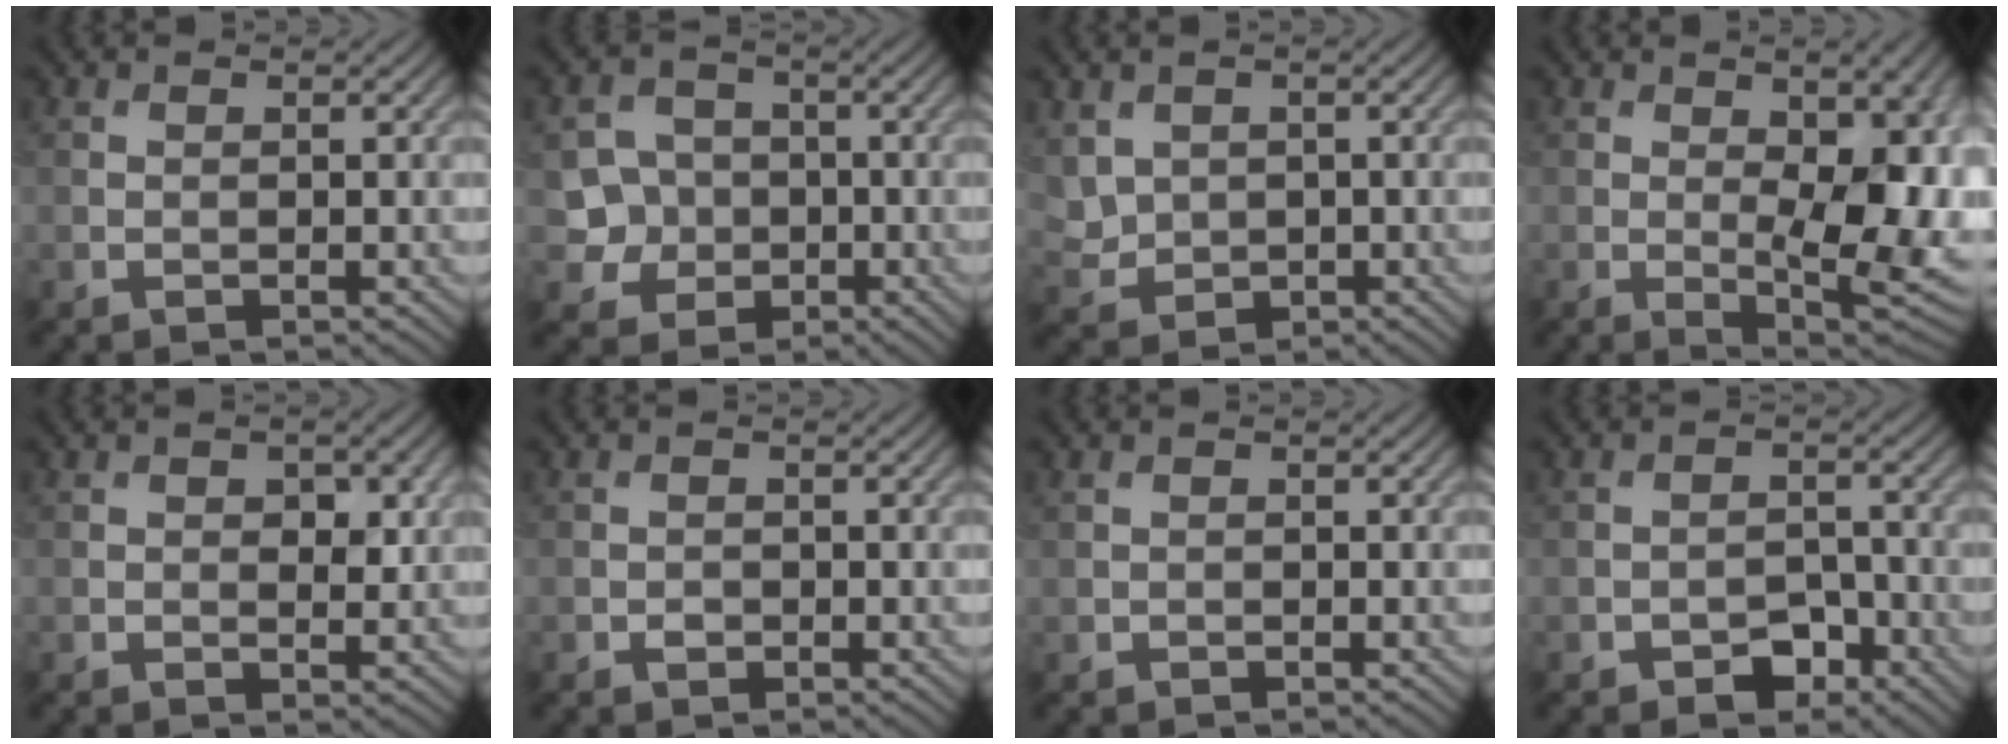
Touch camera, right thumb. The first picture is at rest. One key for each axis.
{"total": 5.6, "fx": -1.2, "fy": 5.2, "fz": 1.7, "tx": -0.030, "ty": -0.008, "tz": -0.047}
{"total": 3.7, "fx": 1.0, "fy": 3.0, "fz": 1.8, "tx": -0.055, "ty": -0.007, "tz": 0.024}
{"total": 12.5, "fx": 0.2, "fy": 5.3, "fz": 11.3, "tx": -0.149, "ty": -0.011, "tz": 0.019}
{"total": 2.8, "fx": 0.9, "fy": 1.6, "fz": 2.1, "tx": -0.029, "ty": -0.004, "tz": 0.016}
{"total": 0.9, "fx": -0.4, "fy": 0.6, "fz": 0.4, "tx": -0.005, "ty": -0.003, "tz": -0.009}
{"total": 0.5, "fx": 0.0, "fy": 0.5, "fz": 0.2, "tx": -0.002, "ty": -0.002, "tz": 0.000}
{"total": 3.0, "fx": -1.9, "fy": 1.8, "fz": 1.6, "tx": -0.020, "ty": 0.005, "tz": -0.032}